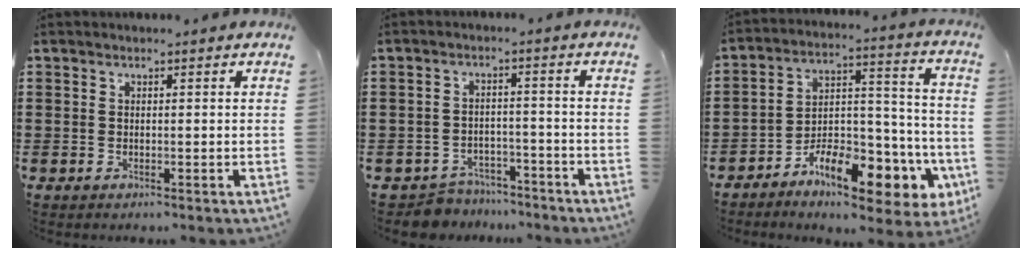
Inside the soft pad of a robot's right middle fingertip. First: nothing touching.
{"total": 4.3, "force": [-4.2, 0.9, -0.1], "torque": [-0.007, 0.004, -0.088]}
{"total": 11.3, "force": [-7.5, 4.8, 7.0], "torque": [-0.114, 0.025, -0.130]}